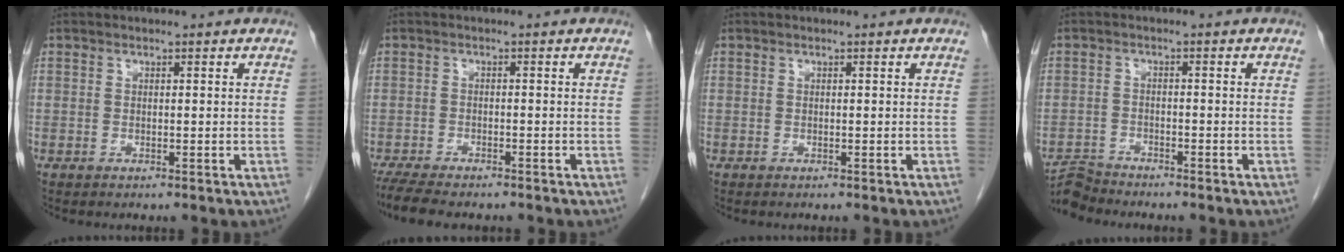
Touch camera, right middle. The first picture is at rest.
{"total": 7.8, "force": [-6.6, 1.6, 3.8], "torque": [-0.065, -0.017, -0.106]}
{"total": 0.0}
{"total": 3.5, "force": [-3.5, -0.2, -0.6], "torque": [0.014, -0.013, -0.064]}